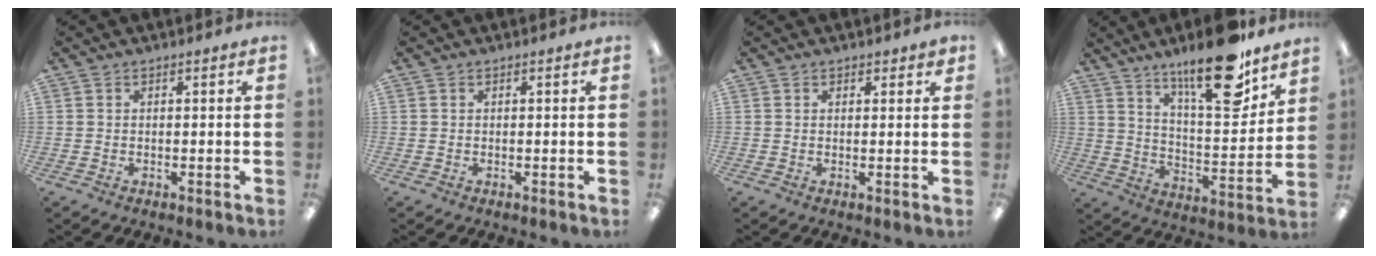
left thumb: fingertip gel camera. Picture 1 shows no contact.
{"total": 0.0}
{"total": 1.5, "force": [1.3, 0.6, 0.2], "torque": [0.003, -0.003, 0.023]}
{"total": 20.5, "force": [15.1, 5.7, 12.7], "torque": [-0.191, -0.098, 0.245]}